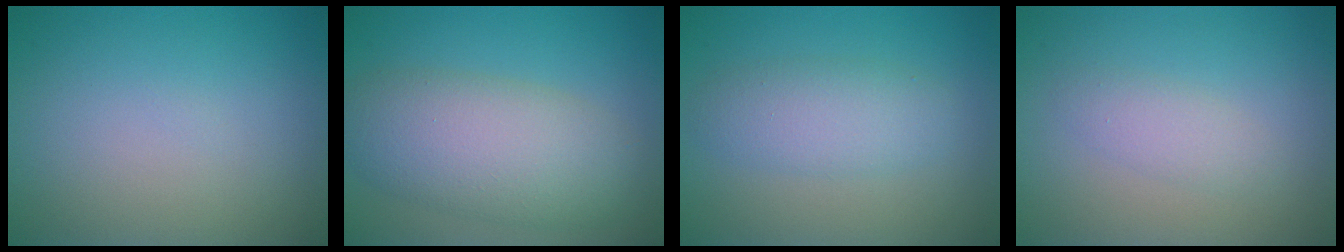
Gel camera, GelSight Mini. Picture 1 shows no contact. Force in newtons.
{"total": 7.3, "press": 7.3, "slide": 0.2}
{"total": 3.4, "press": 3.4, "slide": 0.2}
{"total": 1.9, "press": 1.9, "slide": 0.1}